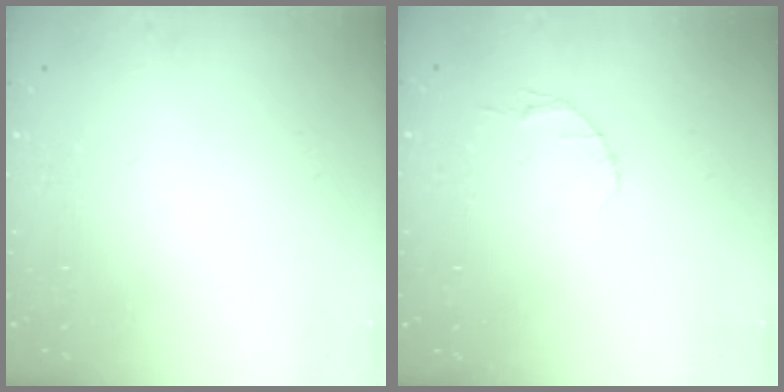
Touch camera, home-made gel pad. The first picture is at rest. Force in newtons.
{"total": 4.0, "press": 4.0, "slide": 0.6}